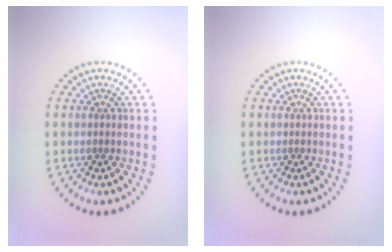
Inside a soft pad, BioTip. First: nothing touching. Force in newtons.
{"total": 0.0}